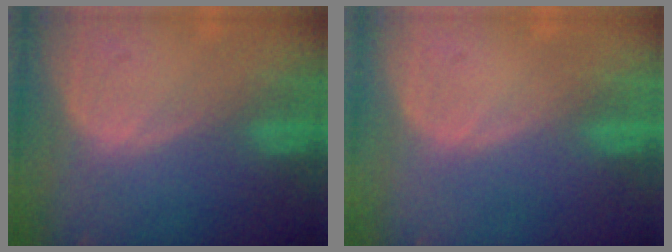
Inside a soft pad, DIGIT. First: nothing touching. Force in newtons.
{"total": 0.0}